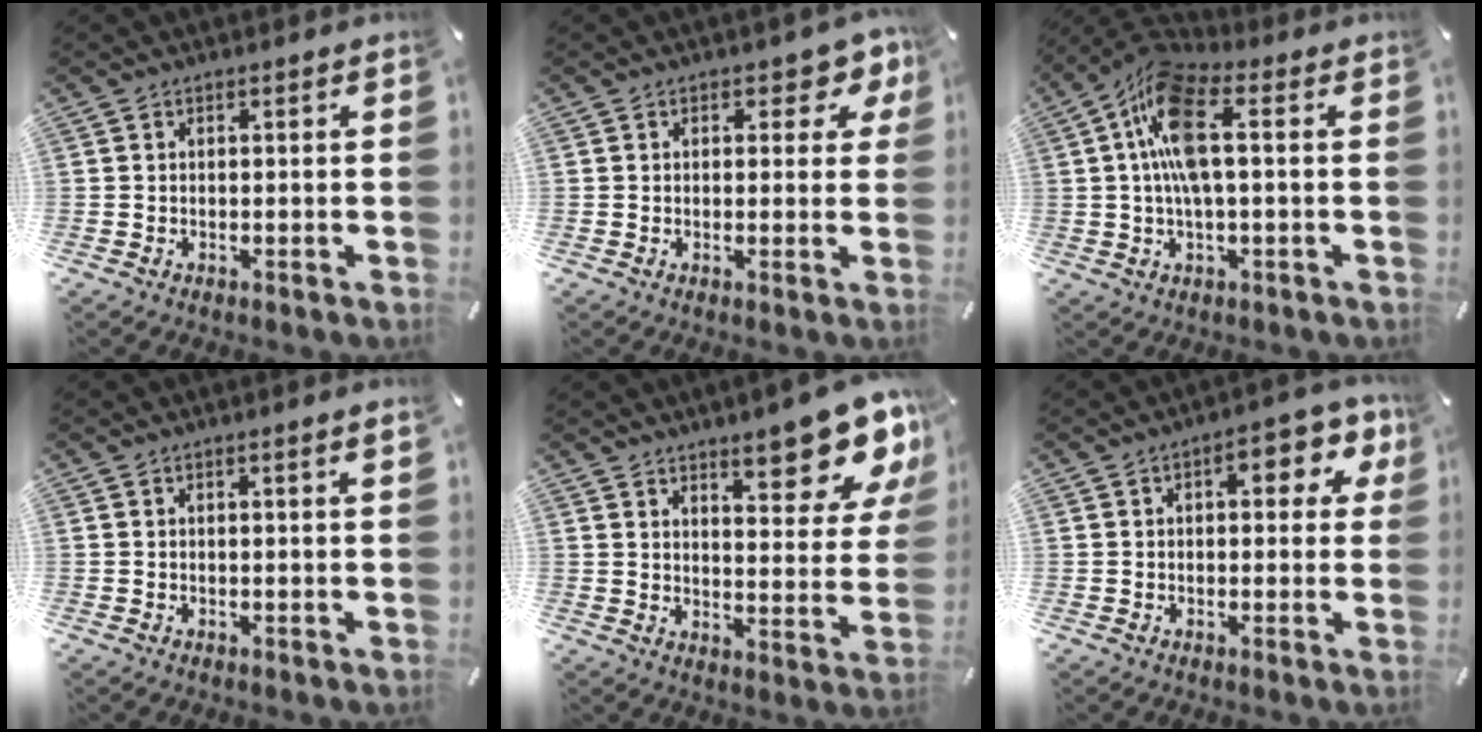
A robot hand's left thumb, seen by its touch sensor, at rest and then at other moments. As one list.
[{"total": 4.7, "force": [2.3, 2.9, 2.9], "torque": [-0.025, -0.004, 0.032]}, {"total": 11.9, "force": [1.0, 4.9, 10.8], "torque": [-0.226, -0.001, 0.016]}, {"total": 1.0, "force": [0.4, 0.0, 0.9], "torque": [-0.016, -0.002, 0.007]}, {"total": 14.1, "force": [10.7, 4.5, 7.9], "torque": [-0.087, -0.082, 0.178]}, {"total": 7.8, "force": [2.6, 4.0, 6.2], "torque": [-0.075, -0.004, 0.036]}]